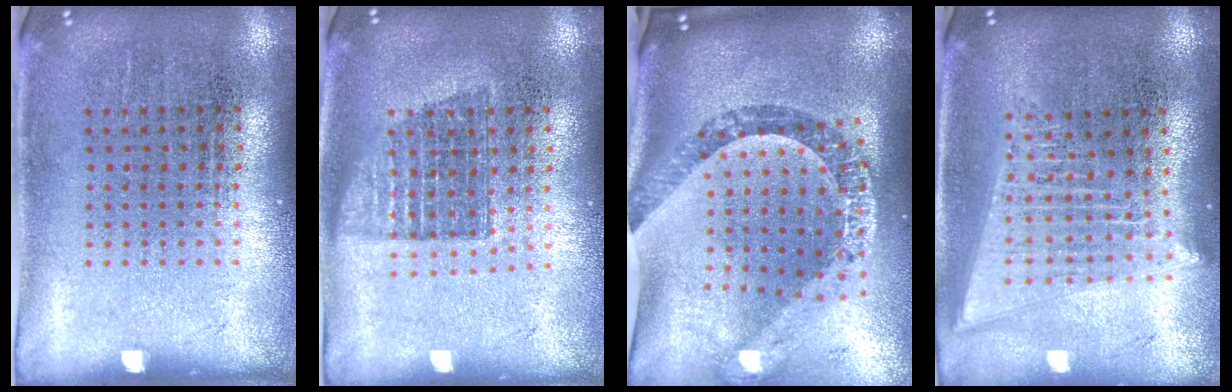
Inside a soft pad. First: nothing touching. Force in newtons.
{"total": 1.4, "press": 1.2, "slide": 0.8}
{"total": 2.5, "press": 2.0, "slide": 1.5}
{"total": 2.0, "press": 1.8, "slide": 1.0}